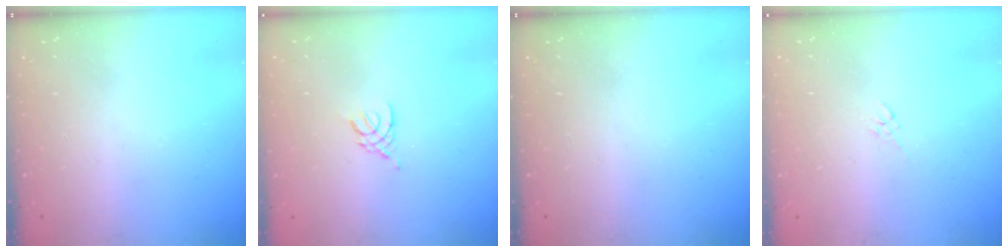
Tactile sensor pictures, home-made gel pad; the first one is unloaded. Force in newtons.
{"total": 2.9, "press": 2.8, "slide": 0.6}
{"total": 0.0}
{"total": 2.7, "press": 2.5, "slide": 0.9}